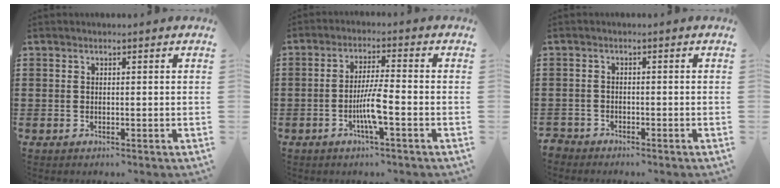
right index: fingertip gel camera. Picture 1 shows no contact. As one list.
[{"total": 5.7, "force": [-2.0, 0.3, 5.3], "torque": [-0.104, -0.009, -0.041]}, {"total": 2.0, "force": [-2.0, 0.4, -0.2], "torque": [-0.003, 0.000, -0.045]}]